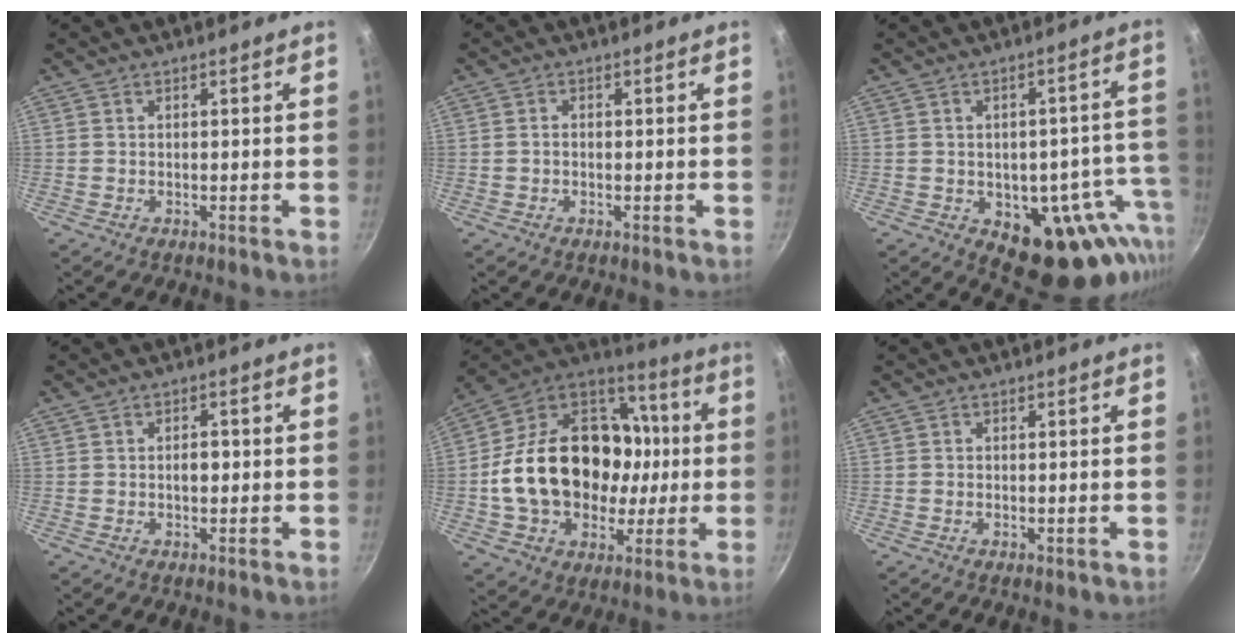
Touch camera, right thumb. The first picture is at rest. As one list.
[{"total": 1.1, "force": [-0.2, 0.8, 0.7], "torque": [-0.011, 0.006, -0.005]}, {"total": 17.5, "force": [-5.4, 10.7, 12.7], "torque": [-0.083, 0.011, -0.060]}, {"total": 2.3, "force": [0.0, 1.4, 1.8], "torque": [-0.011, 0.006, -0.002]}, {"total": 28.5, "force": [-0.6, 21.4, 18.8], "torque": [-0.303, 0.045, 0.000]}, {"total": 0.6, "force": [0.0, 0.2, 0.6], "torque": [-0.009, -0.003, -0.002]}]